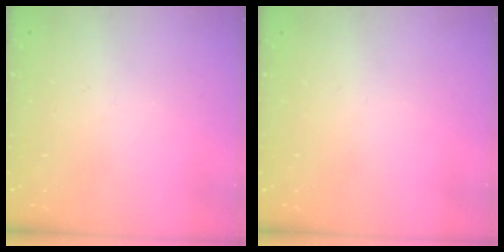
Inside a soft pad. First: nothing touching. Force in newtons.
{"total": 0.0}